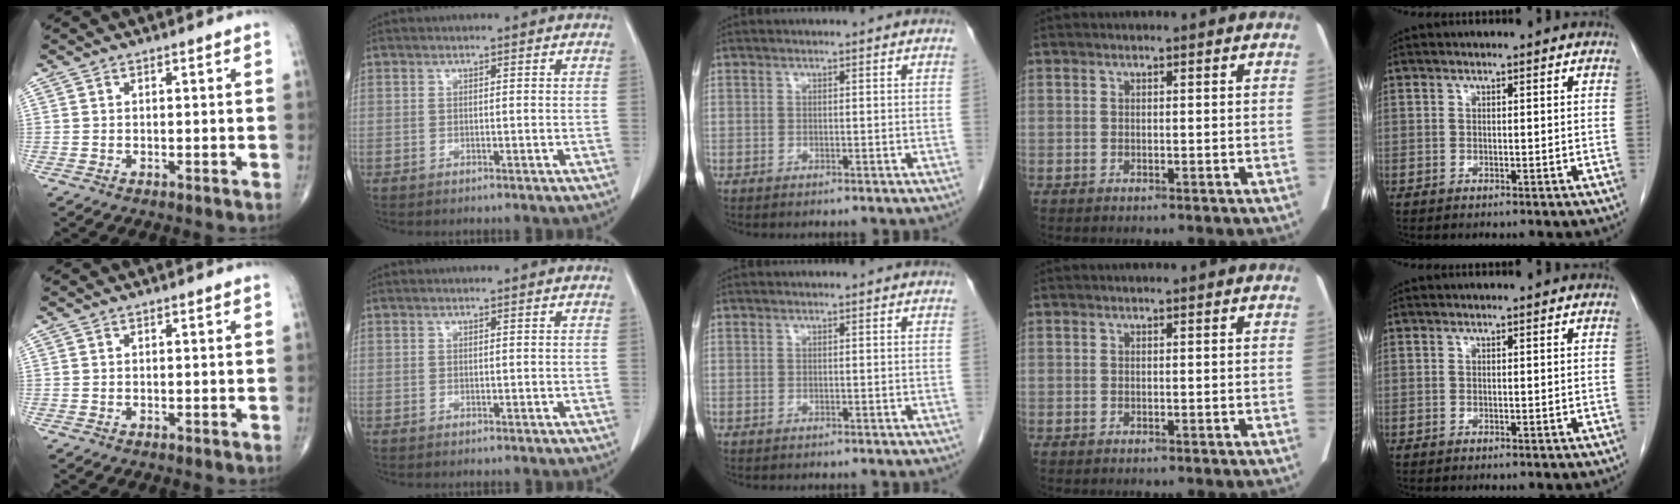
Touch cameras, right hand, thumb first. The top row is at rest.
{}